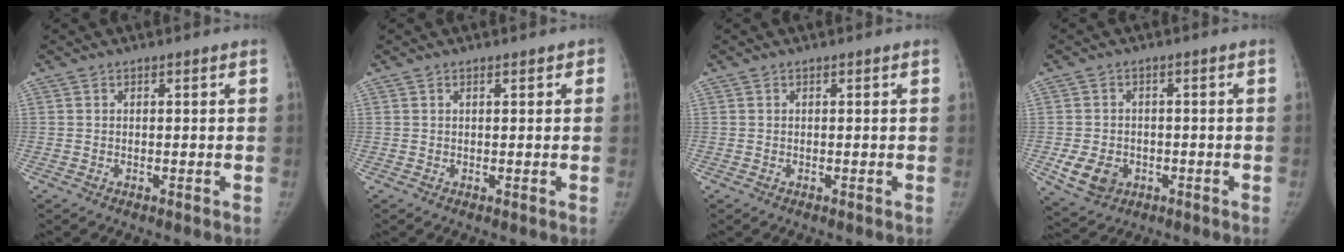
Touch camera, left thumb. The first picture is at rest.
{"total": 1.0, "force": [0.6, 0.5, 0.6], "torque": [0.000, 0.001, 0.004]}
{"total": 0.0}
{"total": 6.5, "force": [-1.9, 5.2, 3.3], "torque": [-0.049, 0.003, -0.019]}